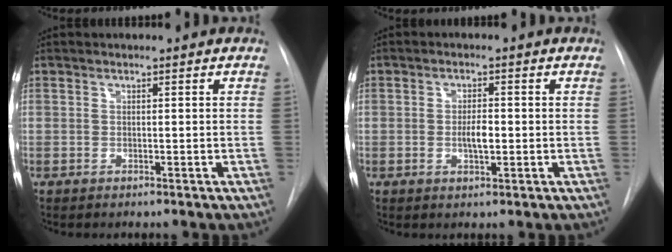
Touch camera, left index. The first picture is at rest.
{"total": 2.9, "force": [-0.4, 0.9, 2.7], "torque": [-0.049, 0.001, -0.004]}